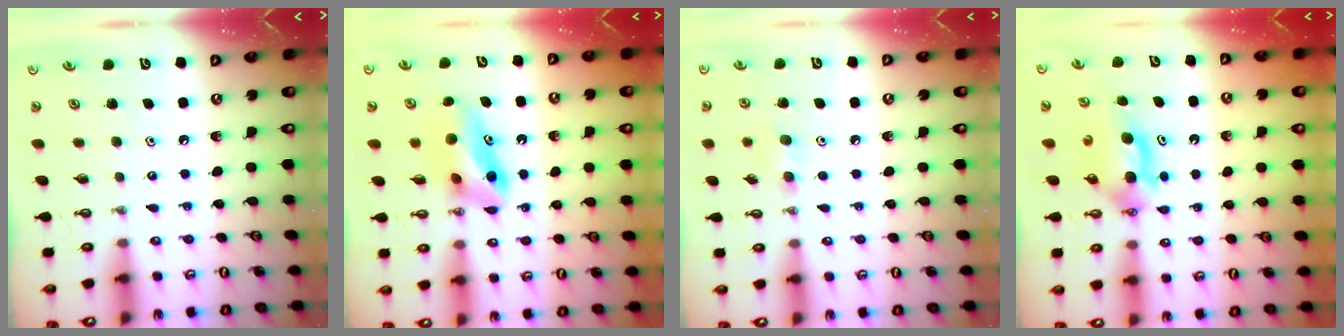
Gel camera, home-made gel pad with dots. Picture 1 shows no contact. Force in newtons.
{"total": 8.1, "press": 7.9, "slide": 1.9}
{"total": 5.3, "press": 5.2, "slide": 1.1}
{"total": 7.5, "press": 5.0, "slide": 5.6}